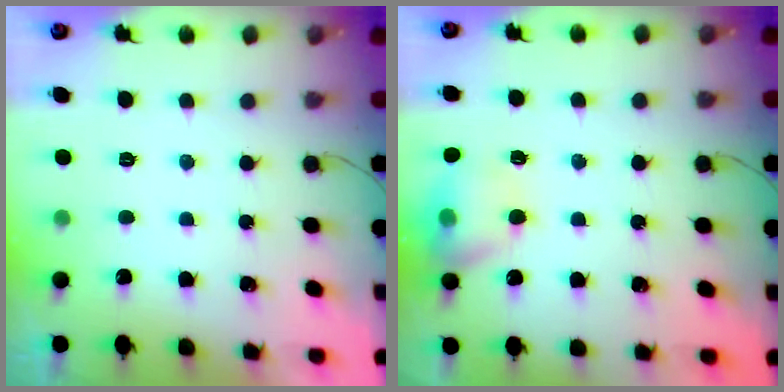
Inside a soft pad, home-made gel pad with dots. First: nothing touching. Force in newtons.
{"total": 12.8, "press": 12.7, "slide": 1.5}